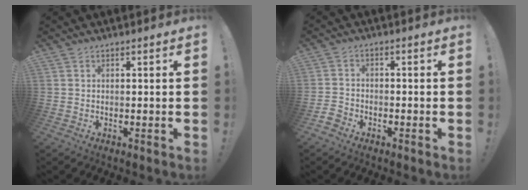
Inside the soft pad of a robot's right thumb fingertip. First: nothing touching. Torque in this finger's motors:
{"motor_torque": [0.03, 0.12, -0.10, -0.18, 0.02]}